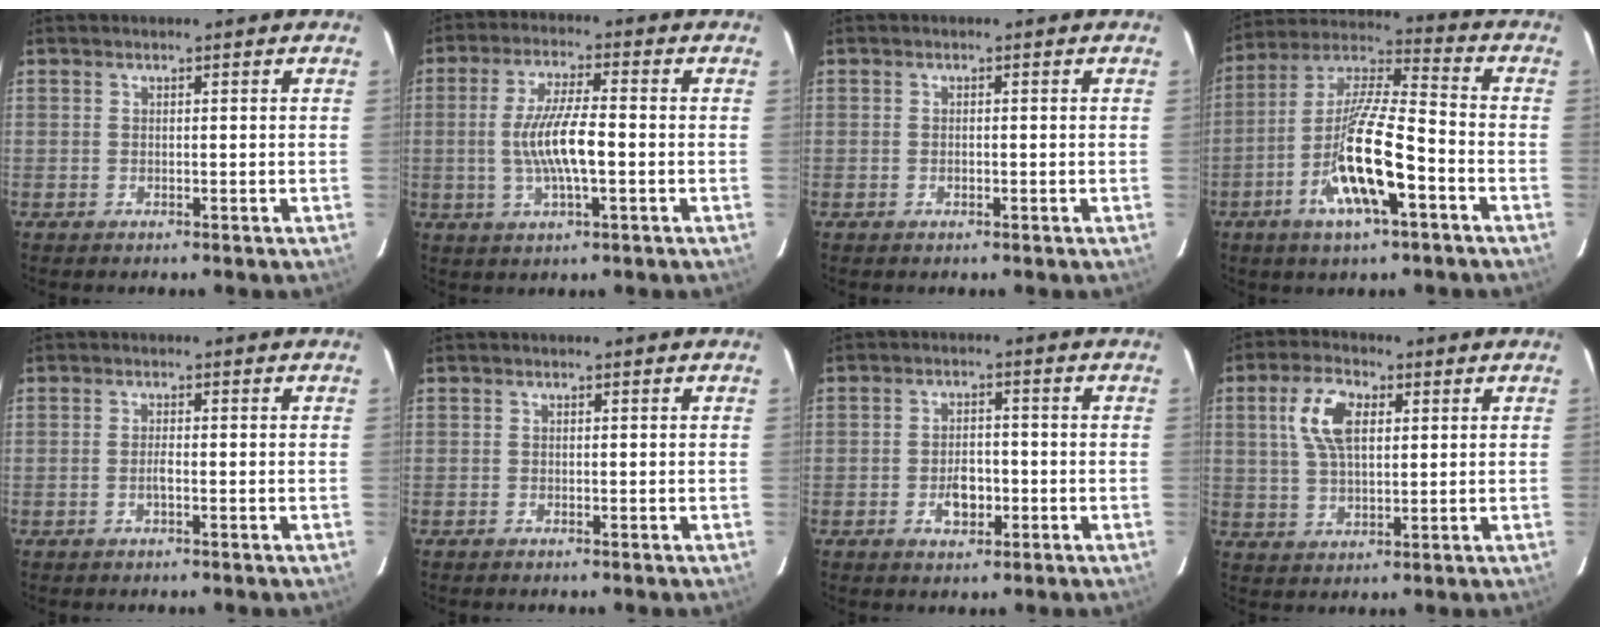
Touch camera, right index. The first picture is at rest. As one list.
[{"total": 9.1, "force": [-1.3, 1.6, 8.8], "torque": [-0.170, -0.003, -0.024]}, {"total": 0.7, "force": [-0.3, 0.5, 0.3], "torque": [-0.005, 0.001, -0.005]}, {"total": 15.7, "force": [-6.5, 3.3, 14.0], "torque": [-0.280, -0.011, -0.127]}, {"total": 1.3, "force": [-0.6, 0.2, 1.1], "torque": [-0.023, 0.001, -0.010]}, {"total": 0.0}, {"total": 4.7, "force": [-1.8, 2.9, 3.3], "torque": [-0.062, 0.002, -0.024]}, {"total": 8.7, "force": [2.6, 4.6, 6.9], "torque": [-0.137, 0.016, 0.051]}]